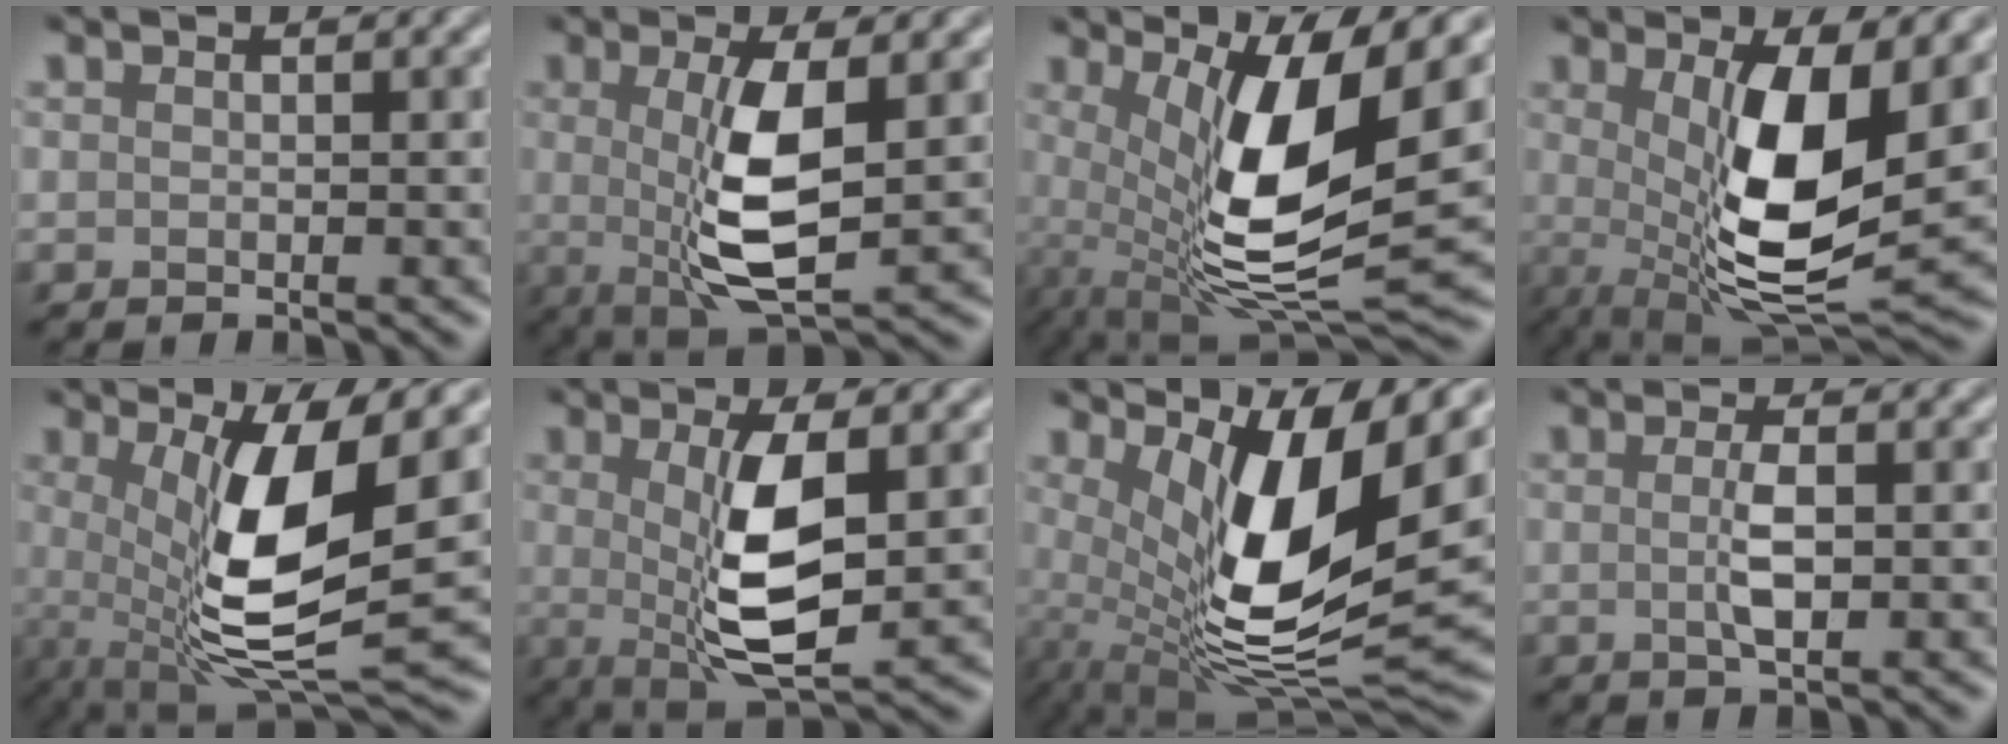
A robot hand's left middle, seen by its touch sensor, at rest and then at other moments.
{"total": 6.6, "force": [0.1, 1.9, 6.4], "torque": [-0.124, -0.013, 0.005]}
{"total": 11.8, "force": [1.3, 3.4, 11.2], "torque": [-0.205, -0.019, 0.029]}
{"total": 9.8, "force": [0.4, 3.1, 9.3], "torque": [-0.166, -0.024, 0.014]}
{"total": 10.7, "force": [0.8, 3.0, 10.2], "torque": [-0.178, -0.016, 0.017]}
{"total": 7.0, "force": [0.2, 2.1, 6.7], "torque": [-0.124, -0.012, 0.007]}
{"total": 12.0, "force": [2.1, 3.8, 11.2], "torque": [-0.208, -0.018, 0.044]}
{"total": 2.2, "force": [-0.2, 0.4, 2.2], "torque": [-0.049, -0.003, -0.002]}